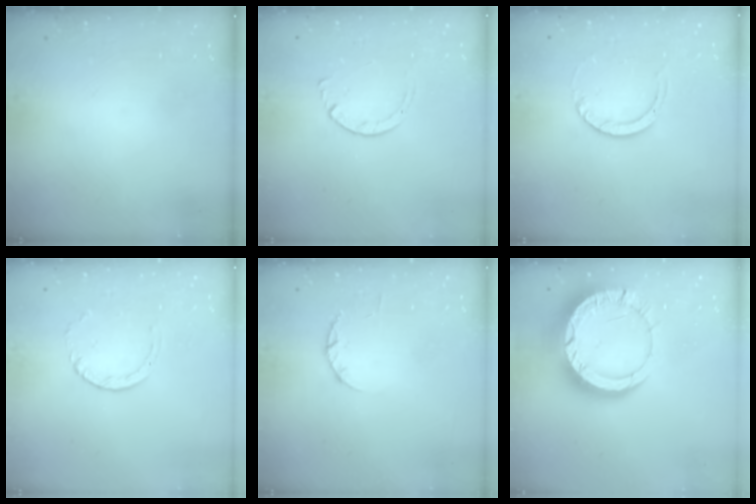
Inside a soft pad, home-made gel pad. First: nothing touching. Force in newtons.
{"total": 2.7, "press": 2.7, "slide": 0.3}
{"total": 3.0, "press": 3.0, "slide": 0.3}
{"total": 1.0, "press": 1.0, "slide": 0.1}
{"total": 2.4, "press": 2.3, "slide": 0.4}
{"total": 18.7, "press": 18.6, "slide": 1.9}